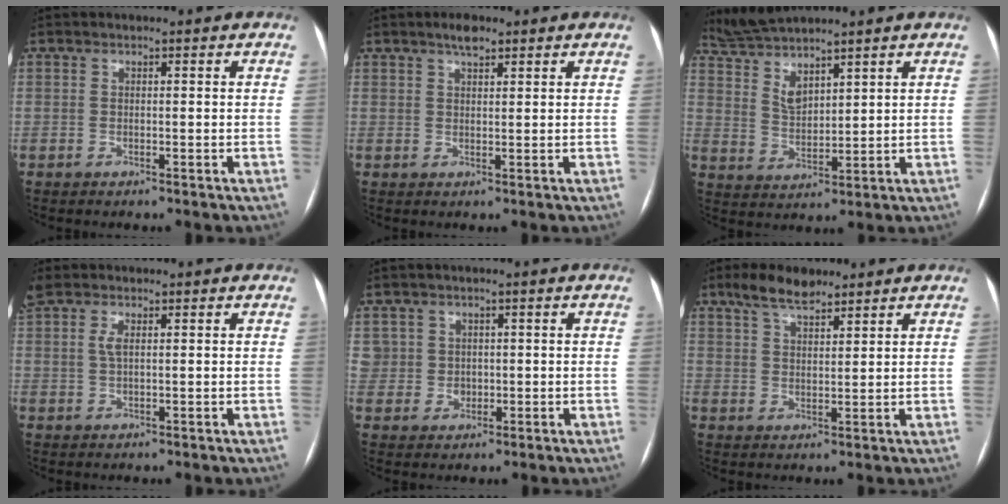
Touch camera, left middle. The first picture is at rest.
{"total": 2.5, "force": [1.9, 0.8, 1.5], "torque": [-0.028, 0.006, 0.031]}
{"total": 7.1, "force": [6.4, 0.9, 2.9], "torque": [-0.077, 0.005, 0.138]}
{"total": 2.8, "force": [1.3, 1.0, 2.3], "torque": [-0.068, 0.013, 0.030]}
{"total": 4.4, "force": [1.1, 4.3, 0.3], "torque": [-0.003, 0.007, 0.030]}
{"total": 5.8, "force": [4.5, 1.9, 3.1], "torque": [-0.063, 0.011, 0.085]}